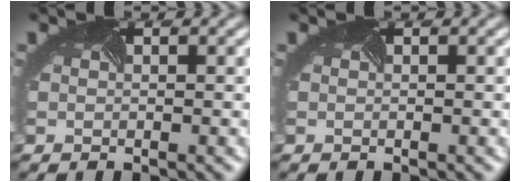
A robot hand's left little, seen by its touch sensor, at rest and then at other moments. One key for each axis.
{"total": 0.0}